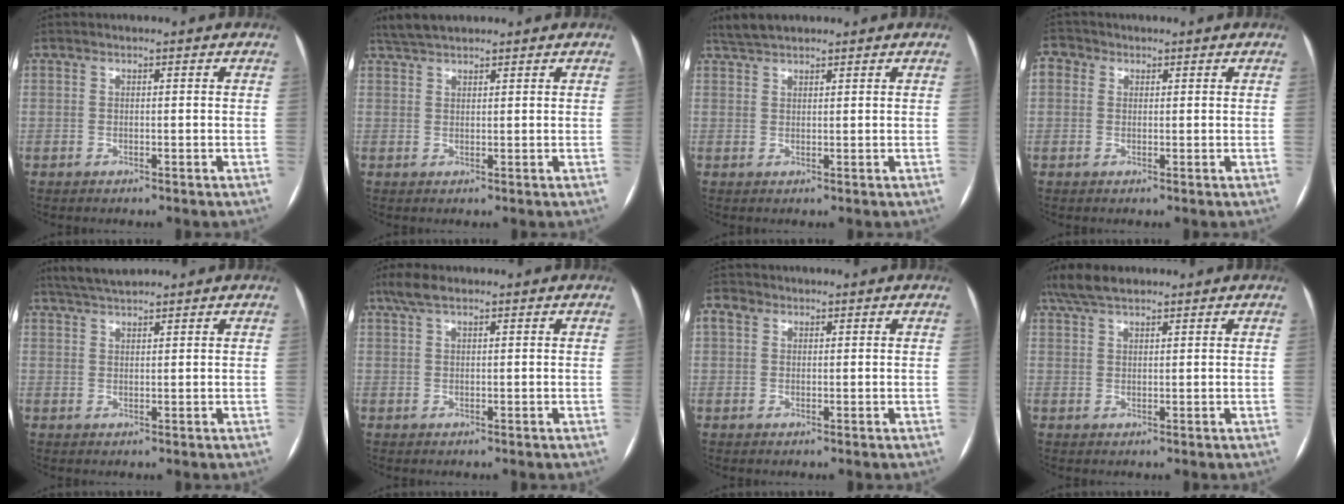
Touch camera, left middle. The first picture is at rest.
{"total": 4.4, "force": [3.9, 1.1, 1.7], "torque": [-0.037, 0.025, 0.073]}
{"total": 3.8, "force": [3.4, 1.0, 1.4], "torque": [-0.032, 0.022, 0.064]}
{"total": 2.8, "force": [1.0, 2.4, 0.8], "torque": [-0.016, 0.015, 0.016]}
{"total": 4.3, "force": [3.9, 0.5, 1.9], "torque": [-0.035, 0.024, 0.072]}
{"total": 3.3, "force": [2.3, 1.0, 2.2], "torque": [-0.050, 0.022, 0.047]}
{"total": 2.3, "force": [1.1, 1.8, 0.9], "torque": [-0.022, 0.016, 0.021]}
{"total": 5.4, "force": [4.3, 1.6, 2.8], "torque": [-0.063, 0.025, 0.082]}